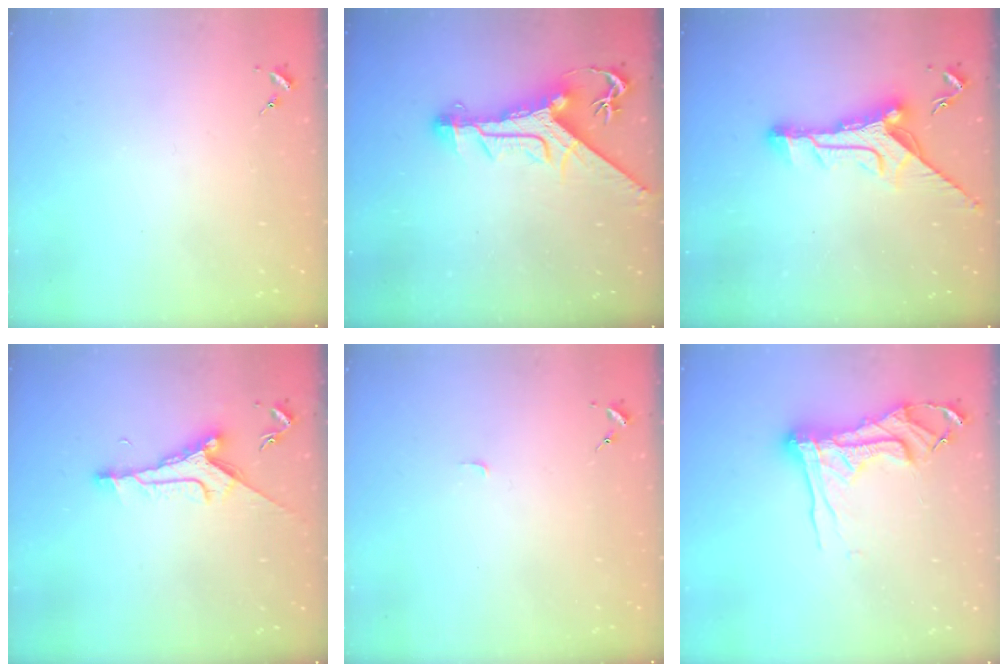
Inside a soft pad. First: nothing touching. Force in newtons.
{"total": 12.1, "press": 12.0, "slide": 1.1}
{"total": 13.8, "press": 13.8, "slide": 1.3}
{"total": 9.2, "press": 9.2, "slide": 0.5}
{"total": 2.5, "press": 2.5, "slide": 0.3}
{"total": 14.8, "press": 14.8, "slide": 1.3}